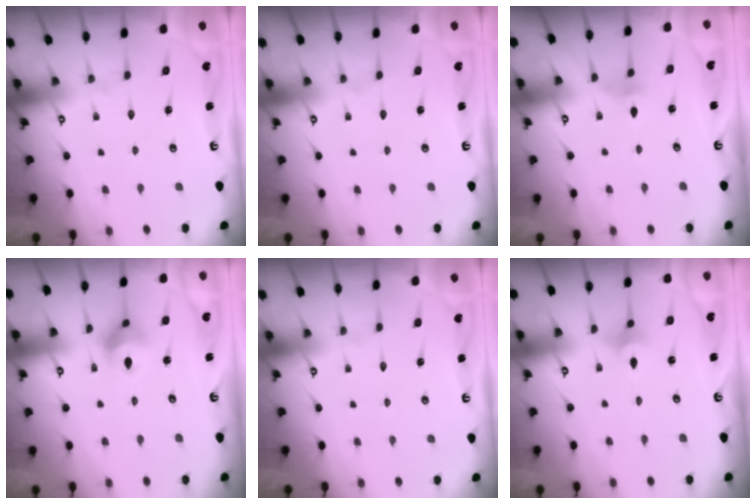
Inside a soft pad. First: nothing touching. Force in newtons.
{"total": 0.0}
{"total": 2.8, "press": 2.7, "slide": 0.7}
{"total": 8.8, "press": 8.6, "slide": 2.1}
{"total": 0.0}
{"total": 2.1, "press": 2.1, "slide": 0.5}